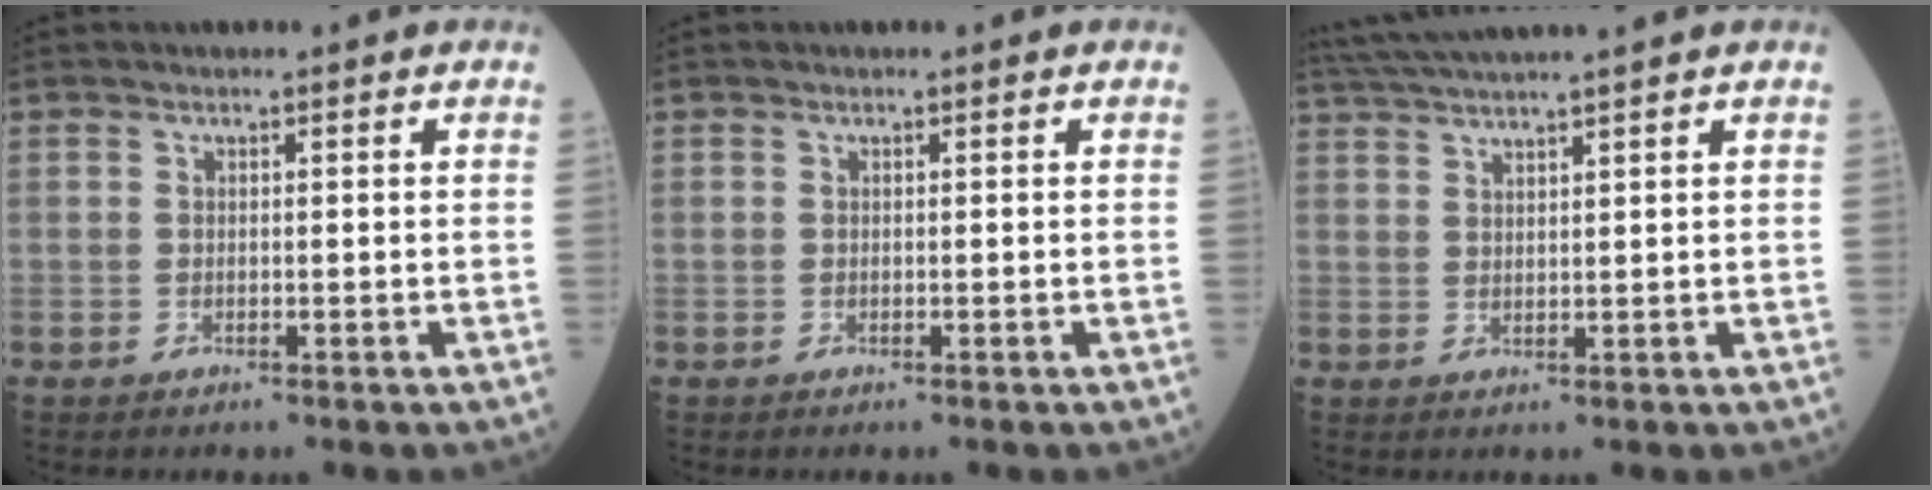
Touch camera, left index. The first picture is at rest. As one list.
[{"total": 0.0}, {"total": 7.9, "force": [7.0, -1.6, 3.3], "torque": [-0.059, 0.026, 0.117]}]